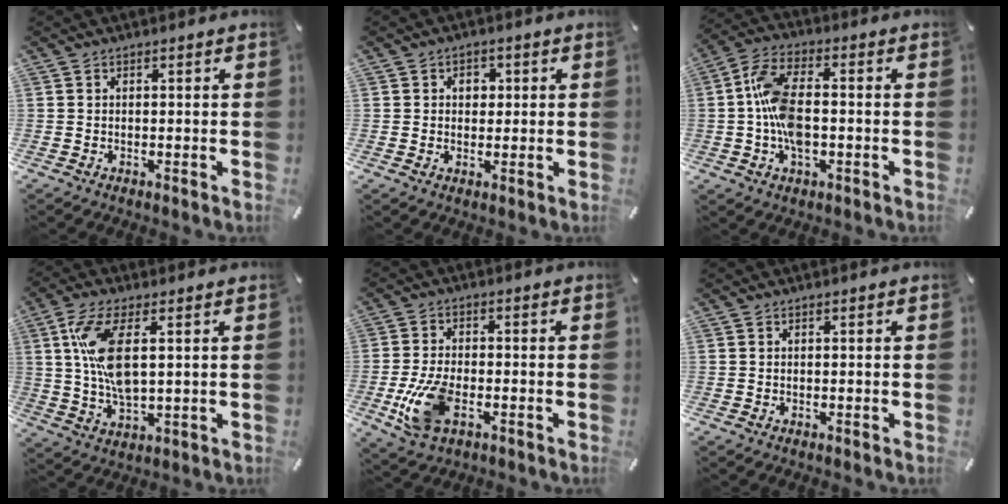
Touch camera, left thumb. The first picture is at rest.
{"total": 3.3, "force": [0.5, 2.8, 1.6], "torque": [-0.012, -0.003, 0.001]}
{"total": 10.5, "force": [-1.4, 5.7, 8.7], "torque": [-0.185, 0.006, -0.026]}
{"total": 11.9, "force": [2.7, 5.2, 10.4], "torque": [-0.231, -0.005, 0.047]}
{"total": 11.0, "force": [-3.2, 6.3, 8.4], "torque": [-0.189, -0.004, -0.055]}
{"total": 0.0}